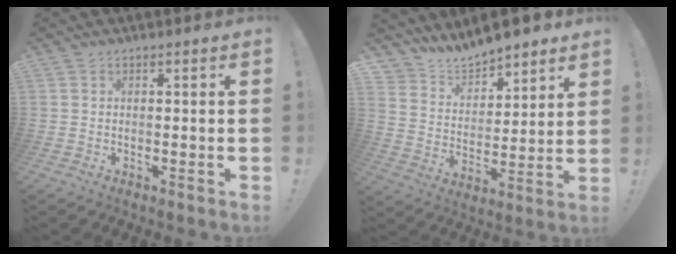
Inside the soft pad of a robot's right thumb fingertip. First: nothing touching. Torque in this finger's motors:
{"motor_torque": [0.64, 0.88, 0.33, 0.34, 0.01]}